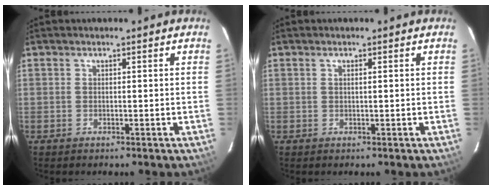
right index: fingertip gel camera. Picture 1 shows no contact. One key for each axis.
{"total": 0.5, "fx": 0.1, "fy": -0.1, "fz": 0.5, "tx": -0.010, "ty": 0.002, "tz": 0.001}